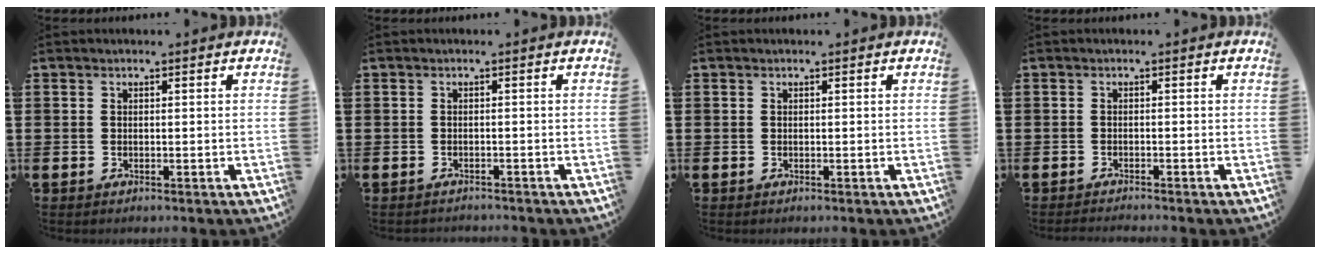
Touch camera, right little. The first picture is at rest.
{"total": 0.6, "force": [-0.6, 0.0, -0.1], "torque": [0.000, 0.000, -0.014]}
{"total": 0.0}
{"total": 0.8, "force": [-0.8, -0.1, 0.1], "torque": [-0.002, -0.002, -0.017]}